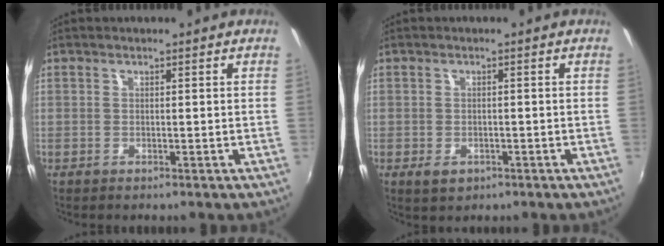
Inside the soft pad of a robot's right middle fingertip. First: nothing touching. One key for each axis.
{"total": 2.9, "fx": -1.4, "fy": 2.0, "fz": 1.6, "tx": -0.030, "ty": -0.008, "tz": -0.019}